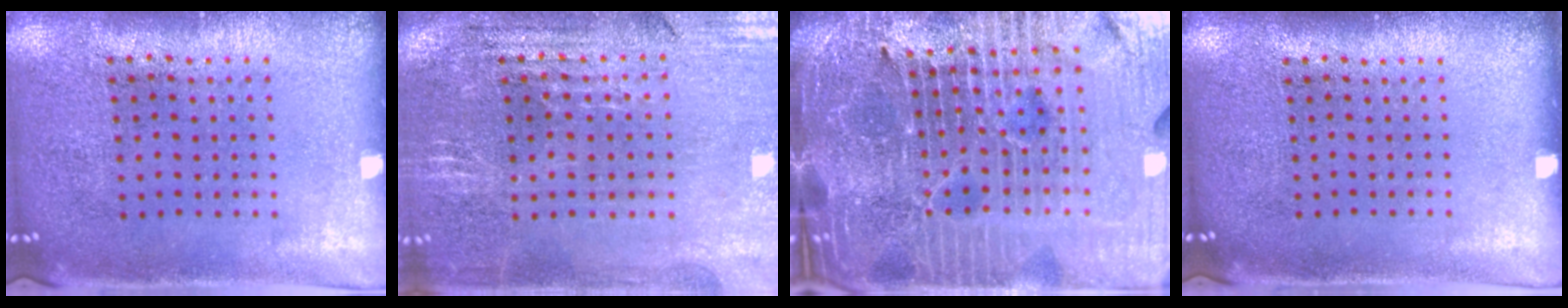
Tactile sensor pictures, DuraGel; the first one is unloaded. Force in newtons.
{"total": 1.3, "press": 1.3, "slide": 0.3}
{"total": 7.1, "press": 6.2, "slide": 3.5}
{"total": 0.0}